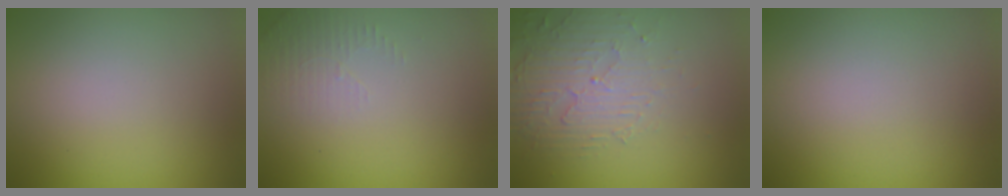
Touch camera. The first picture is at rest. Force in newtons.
{"total": 1.5, "press": 1.5, "slide": 0.4}
{"total": 4.9, "press": 3.4, "slide": 3.6}
{"total": 0.0}